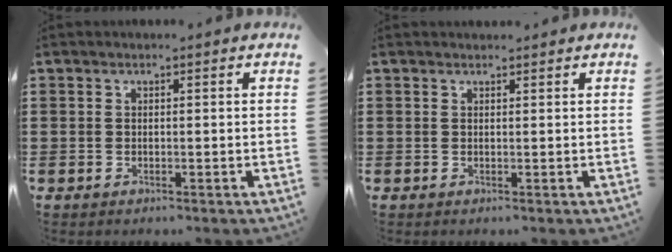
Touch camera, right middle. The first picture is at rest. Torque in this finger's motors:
{"motor_torque": [0.10, -0.04, 0.12, 0.01]}